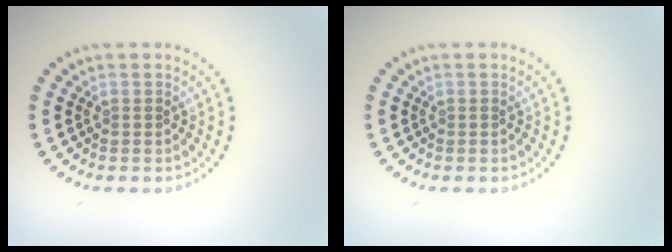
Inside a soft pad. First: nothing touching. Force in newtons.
{"total": 0.0}